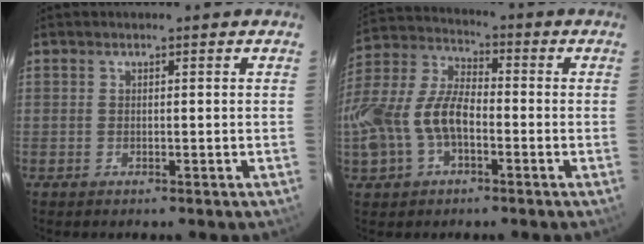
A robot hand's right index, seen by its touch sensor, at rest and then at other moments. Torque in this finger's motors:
{"motor_torque": [0.55, -0.20, 0.78, 0.21]}